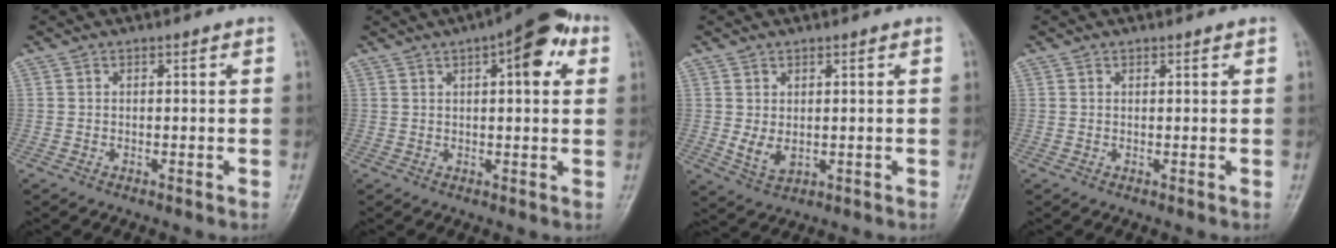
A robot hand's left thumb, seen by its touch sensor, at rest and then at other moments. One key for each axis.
{"total": 10.8, "fx": 4.2, "fy": 3.7, "fz": 9.2, "tx": -0.103, "ty": 0.008, "tz": 0.050}
{"total": 4.2, "fx": 0.6, "fy": 2.5, "fz": 3.3, "tx": -0.055, "ty": -0.012, "tz": 0.020}
{"total": 0.6, "fx": 0.5, "fy": 0.2, "fz": 0.3, "tx": -0.005, "ty": -0.003, "tz": 0.007}